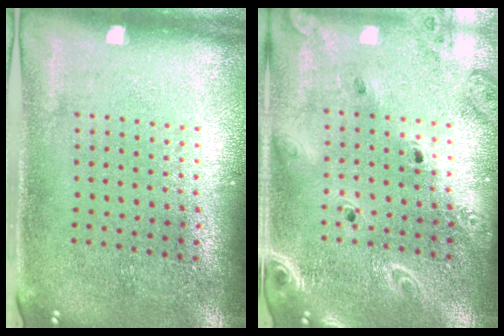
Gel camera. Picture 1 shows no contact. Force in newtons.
{"total": 2.0, "press": 1.9, "slide": 0.7}